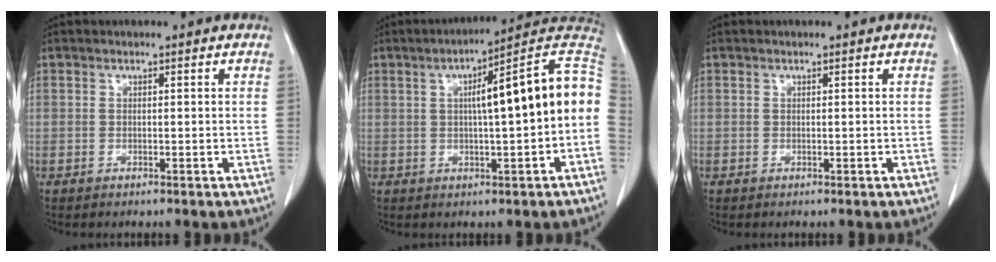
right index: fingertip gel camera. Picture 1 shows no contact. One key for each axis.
{"total": 14.6, "fx": 1.1, "fy": 1.1, "fz": 14.5, "tx": -0.200, "ty": 0.038, "tz": 0.010}
{"total": 0.0}